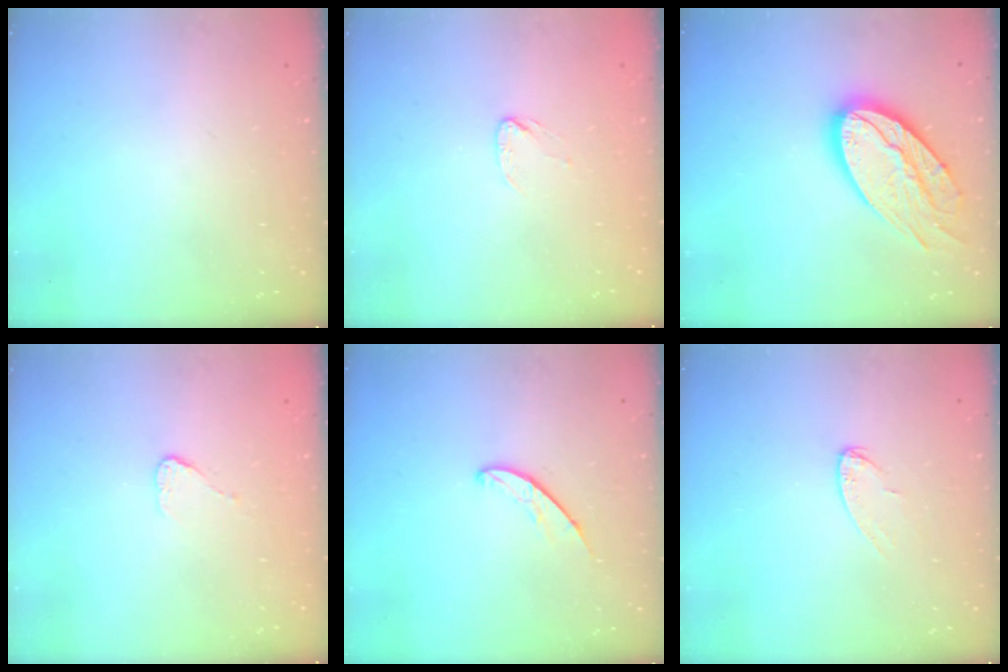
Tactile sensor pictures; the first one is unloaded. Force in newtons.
{"total": 2.7, "press": 2.7, "slide": 0.2}
{"total": 19.7, "press": 19.6, "slide": 2.0}
{"total": 3.3, "press": 3.3, "slide": 0.3}
{"total": 5.0, "press": 5.0, "slide": 0.4}
{"total": 4.9, "press": 4.9, "slide": 0.5}